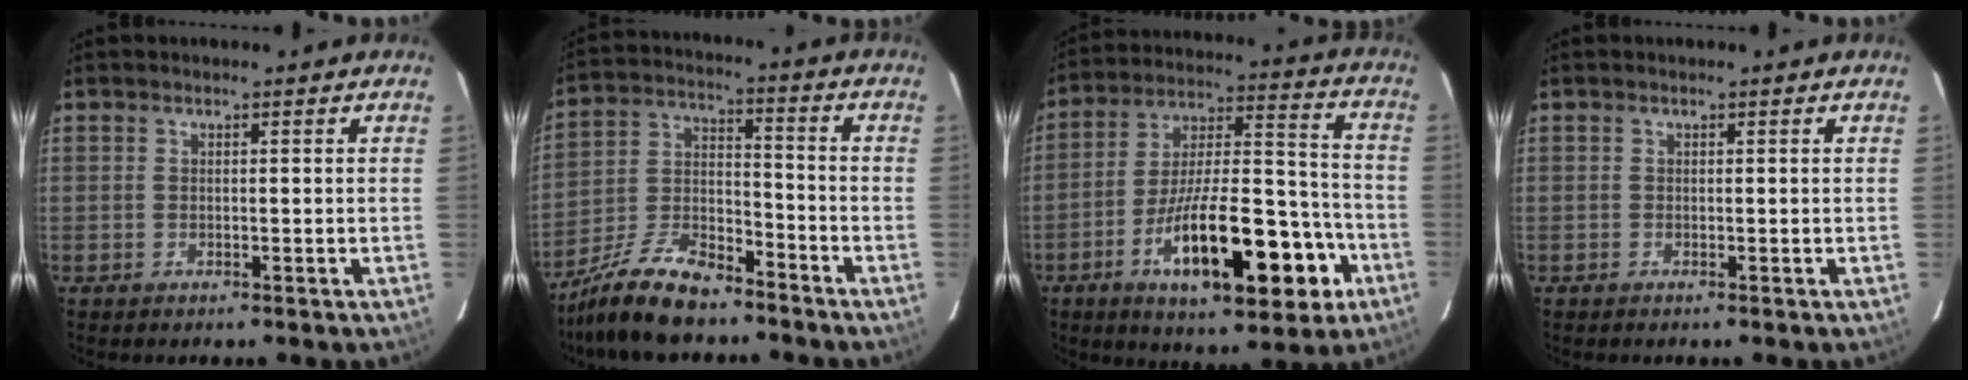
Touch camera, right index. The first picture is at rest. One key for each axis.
{"total": 14.5, "fx": -11.2, "fy": 5.3, "fz": 7.6, "tx": -0.175, "ty": -0.002, "tz": -0.210}
{"total": 22.2, "fx": -9.8, "fy": 7.9, "fz": 18.3, "tx": -0.301, "ty": 0.000, "tz": -0.144}
{"total": 0.0}